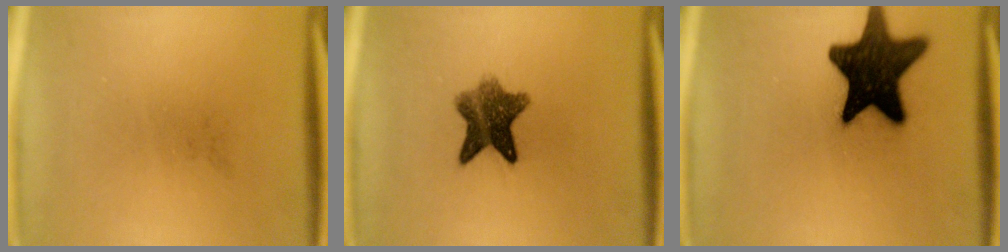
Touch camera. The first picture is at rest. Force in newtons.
{"total": 8.0}
{"total": 18.3}